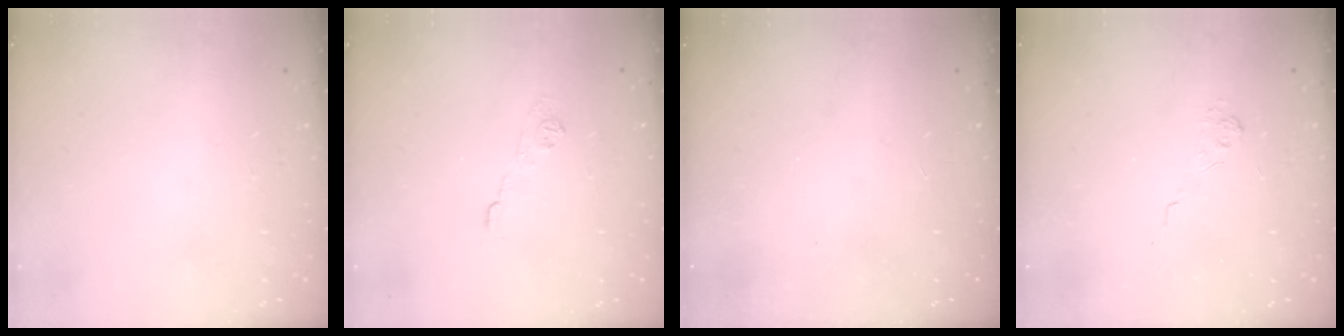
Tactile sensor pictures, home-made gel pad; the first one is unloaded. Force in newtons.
{"total": 5.8, "press": 5.8, "slide": 0.7}
{"total": 2.4, "press": 2.3, "slide": 0.8}
{"total": 2.0, "press": 1.4, "slide": 1.4}